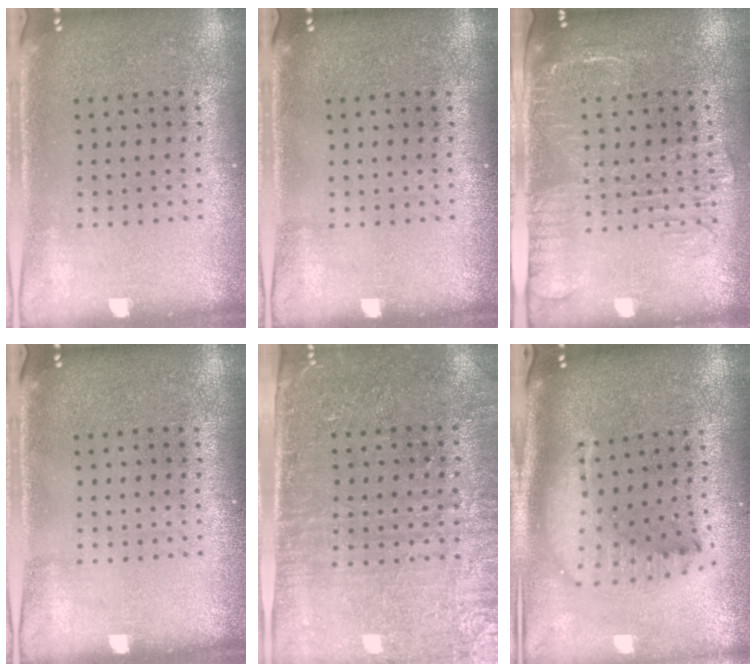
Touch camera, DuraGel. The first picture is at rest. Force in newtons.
{"total": 0.0}
{"total": 1.9, "press": 1.6, "slide": 1.0}
{"total": 0.0}
{"total": 3.4, "press": 3.1, "slide": 1.4}
{"total": 2.0, "press": 1.6, "slide": 1.2}